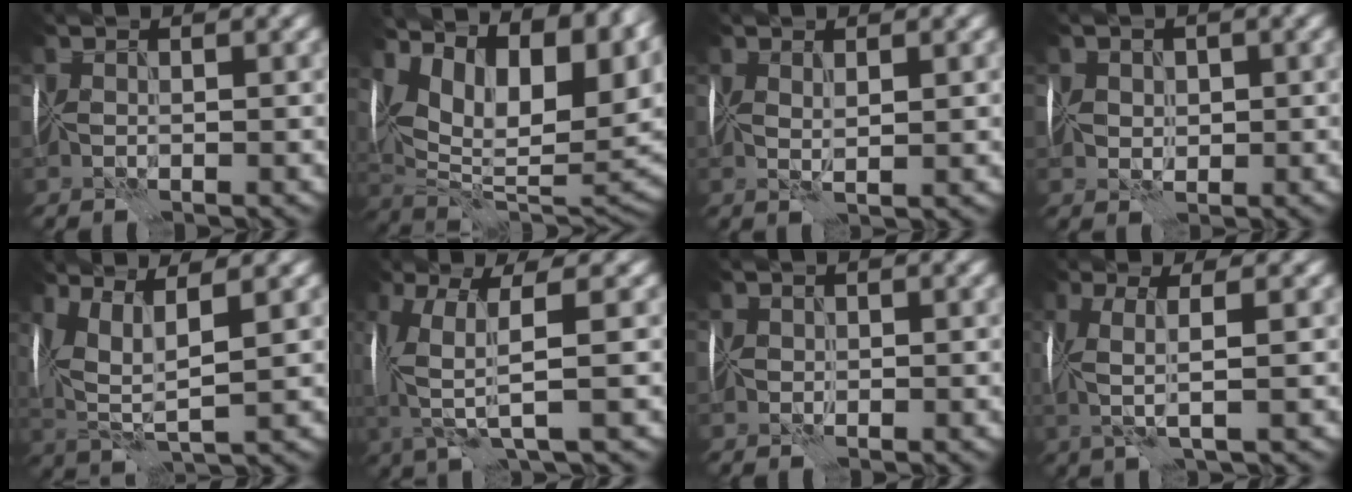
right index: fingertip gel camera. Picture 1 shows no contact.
{"total": 17.7, "force": [7.6, 9.7, 12.7], "torque": [-0.146, 0.048, 0.149]}
{"total": 1.4, "force": [0.8, 0.1, 1.1], "torque": [-0.020, 0.001, 0.015]}
{"total": 2.1, "force": [0.4, 1.8, 1.0], "torque": [-0.014, 0.003, 0.003]}
{"total": 6.0, "force": [2.2, 2.2, 5.1], "torque": [-0.119, 0.001, 0.046]}
{"total": 6.1, "force": [0.0, 1.6, 5.9], "torque": [-0.141, -0.006, 0.000]}
{"total": 0.7, "force": [0.0, 0.7, 0.2], "torque": [-0.001, 0.004, -0.004]}
{"total": 3.5, "force": [0.2, 0.5, 3.4], "torque": [-0.072, 0.004, 0.002]}